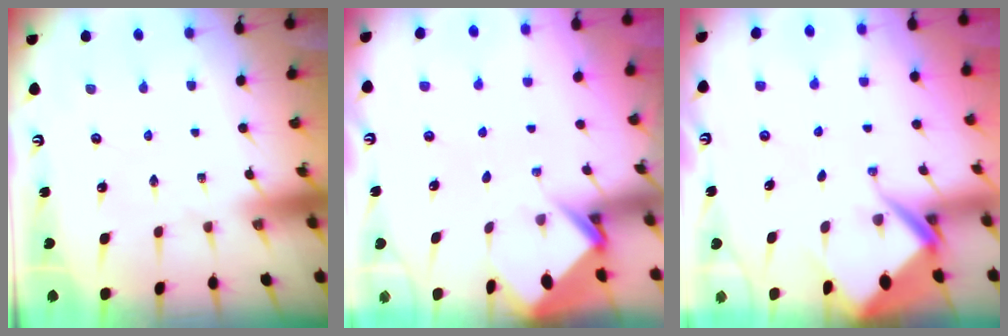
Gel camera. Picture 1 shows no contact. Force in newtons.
{"total": 3.7, "press": 3.7, "slide": 0.2}
{"total": 5.2, "press": 5.2, "slide": 0.4}